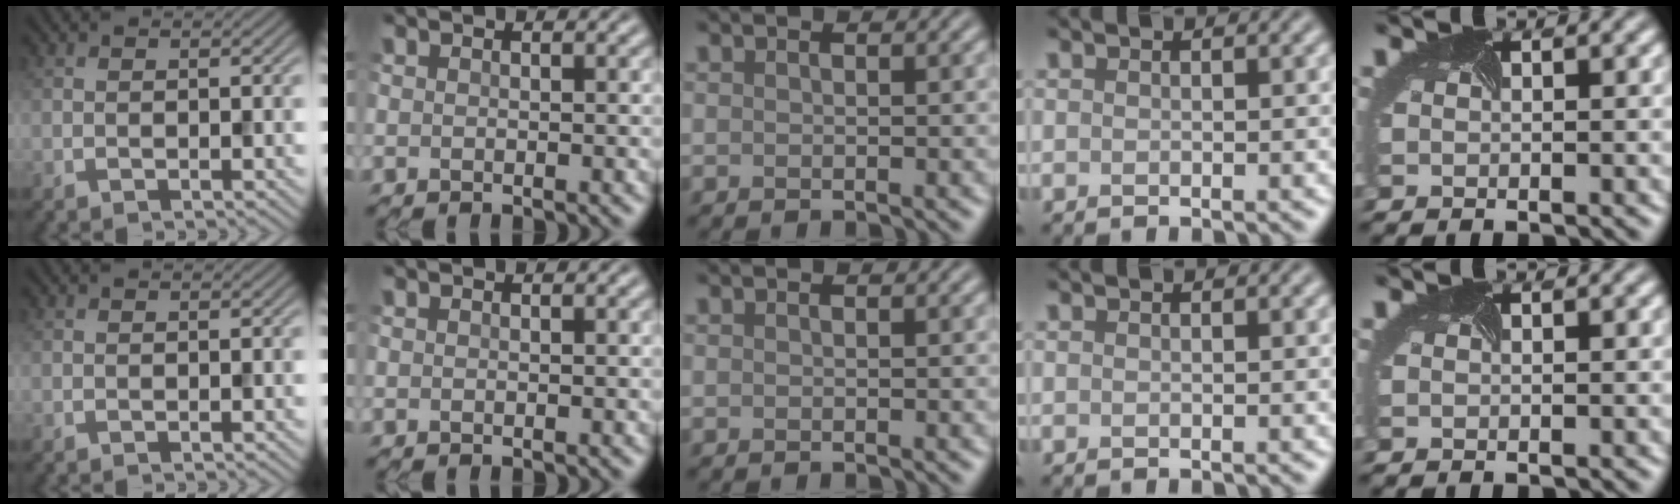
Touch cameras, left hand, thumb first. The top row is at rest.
{}